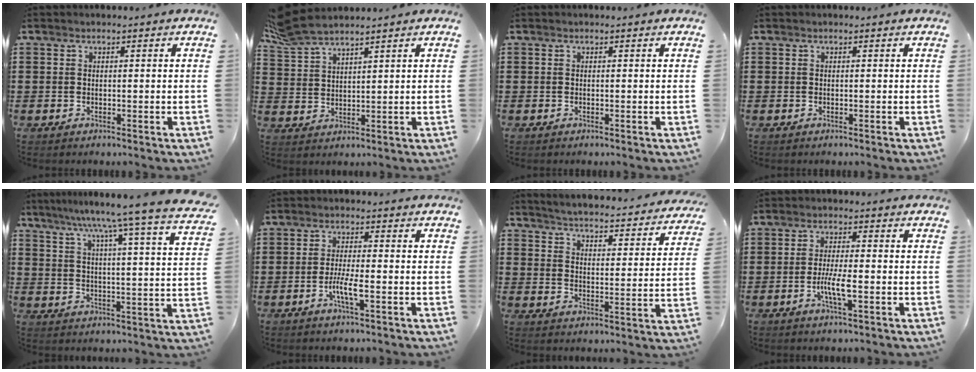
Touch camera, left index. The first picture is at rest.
{"total": 5.9, "force": [5.4, 0.9, 2.4], "torque": [-0.066, -0.013, 0.100]}
{"total": 0.0}
{"total": 0.0}
{"total": 8.9, "force": [7.6, -1.9, 4.1], "torque": [-0.102, -0.058, 0.119]}
{"total": 4.4, "force": [-1.5, 0.7, 4.1], "torque": [-0.082, -0.005, -0.031]}
{"total": 3.7, "force": [3.6, -0.5, 0.4], "torque": [-0.030, -0.038, 0.054]}
{"total": 4.8, "force": [-1.4, 0.8, 4.5], "torque": [-0.082, -0.002, -0.027]}